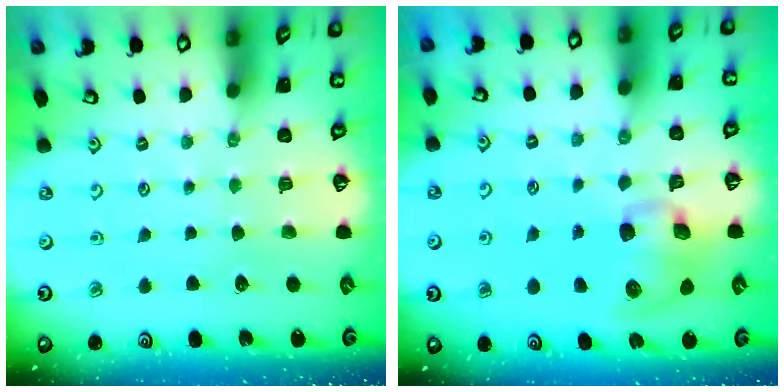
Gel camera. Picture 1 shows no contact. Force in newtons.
{"total": 9.3, "press": 9.2, "slide": 1.5}